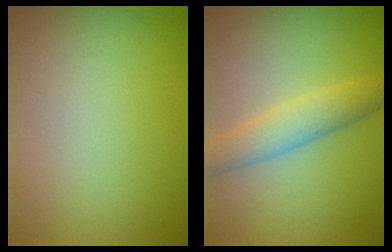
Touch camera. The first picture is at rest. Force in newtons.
{"total": 3.6, "press": 3.6, "slide": 0.3}